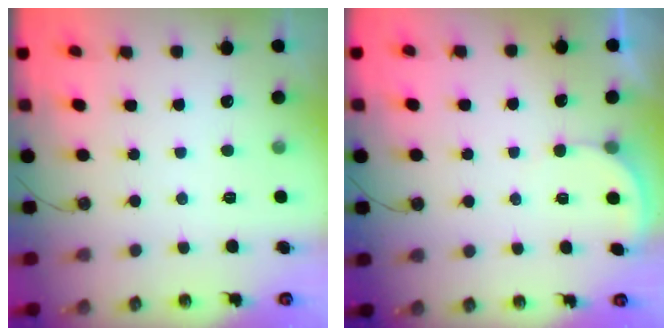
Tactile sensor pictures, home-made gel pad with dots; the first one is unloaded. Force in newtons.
{"total": 2.2, "press": 2.2, "slide": 0.2}